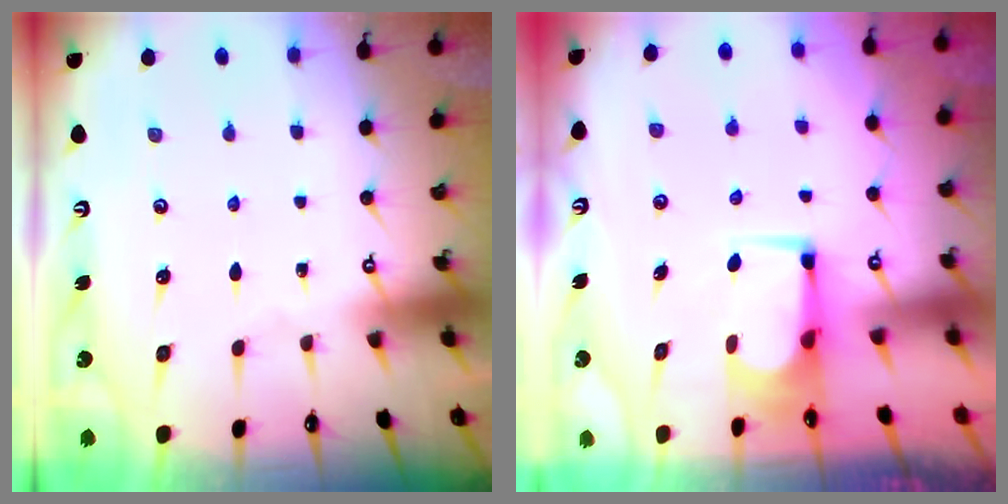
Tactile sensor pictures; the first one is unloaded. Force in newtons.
{"total": 2.2, "press": 2.2, "slide": 0.2}